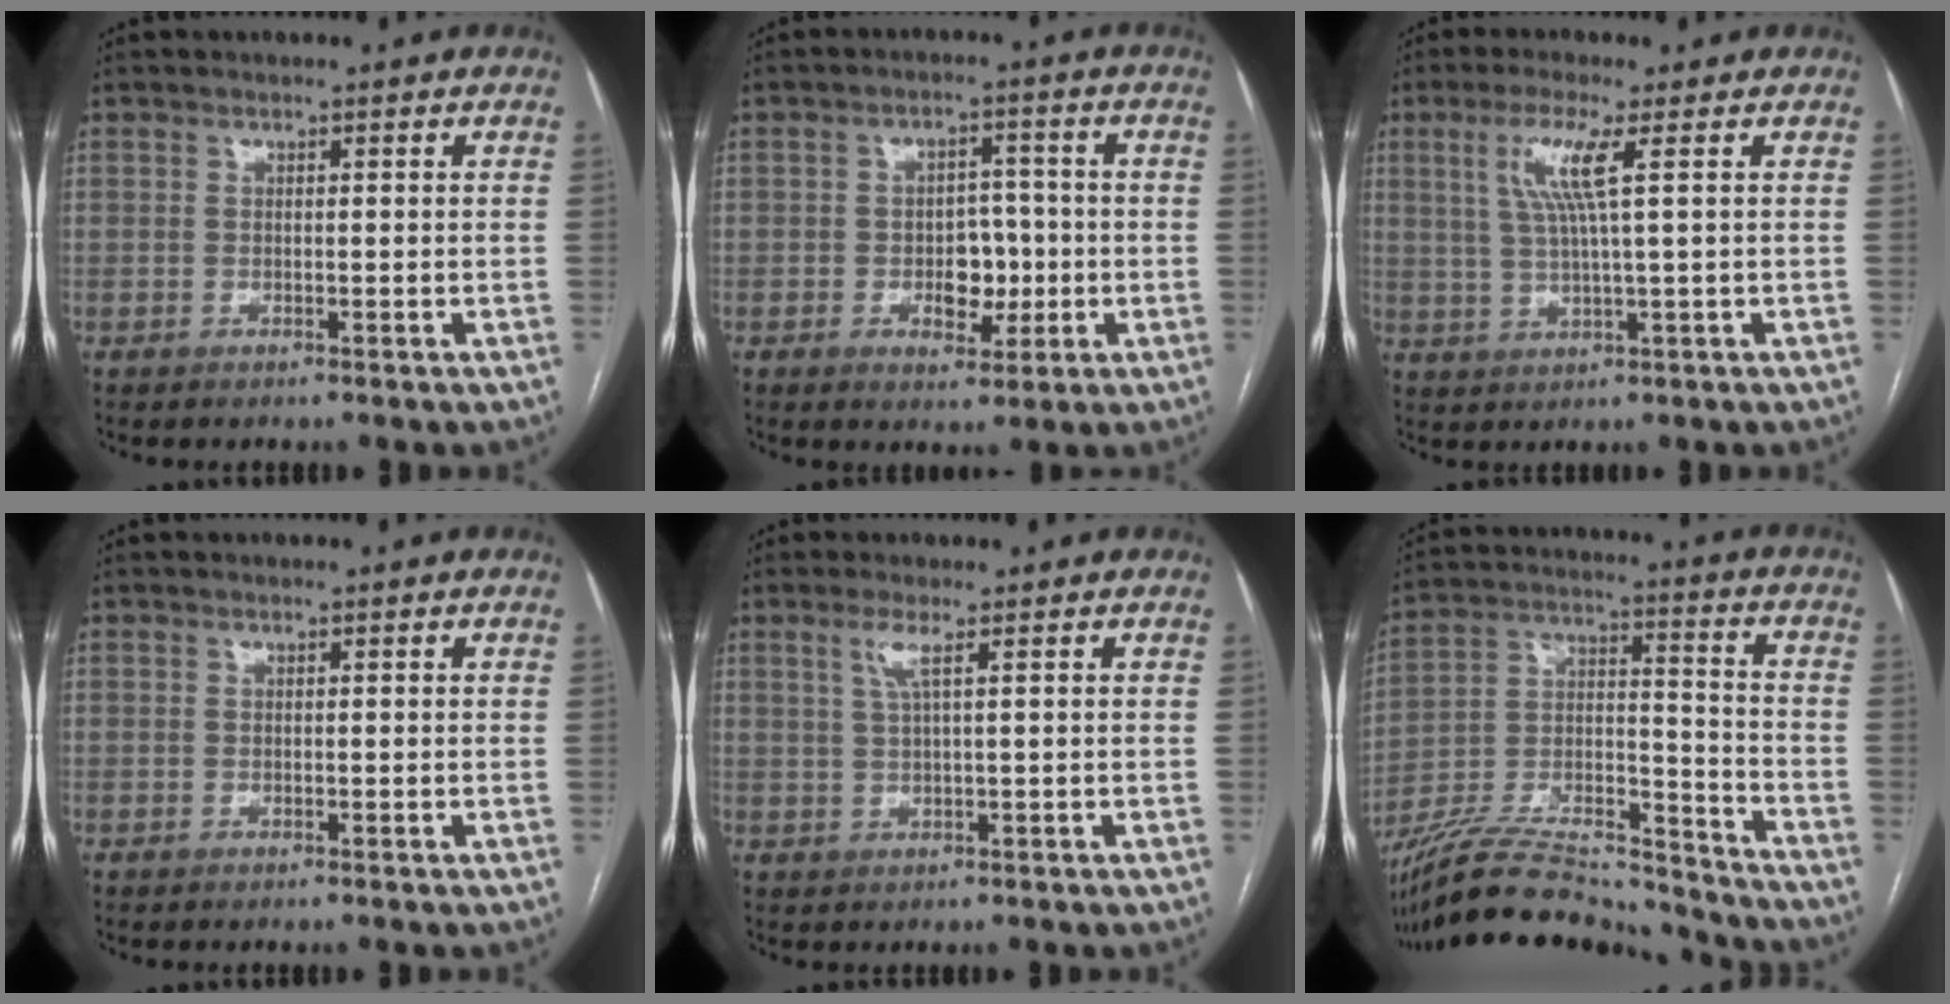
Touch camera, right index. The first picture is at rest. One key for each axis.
{"total": 6.1, "fx": -1.3, "fy": 3.8, "fz": 4.6, "tx": -0.066, "ty": 0.013, "tz": -0.012}
{"total": 6.5, "fx": 1.9, "fy": -0.3, "fz": 6.2, "tx": -0.131, "ty": 0.007, "tz": 0.043}
{"total": 0.0}
{"total": 2.8, "fx": 1.2, "fy": -0.1, "fz": 2.5, "tx": -0.059, "ty": 0.002, "tz": 0.026}
{"total": 24.4, "fx": -22.3, "fy": 4.5, "fz": 8.9, "tx": -0.179, "ty": 0.004, "tz": -0.363}